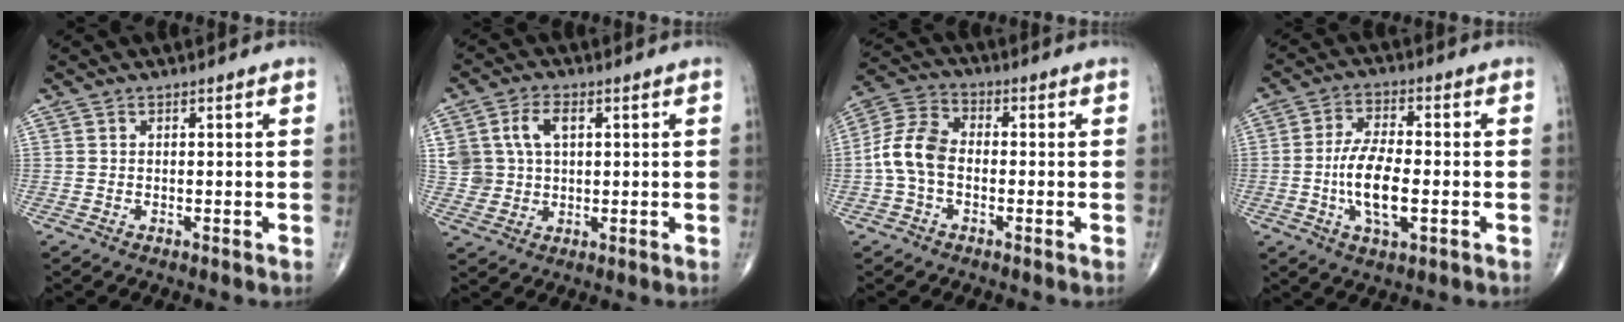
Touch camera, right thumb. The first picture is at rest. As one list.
[{"total": 8.3, "force": [2.3, 5.9, 5.4], "torque": [-0.094, 0.002, 0.050]}, {"total": 8.7, "force": [-1.4, 5.7, 6.4], "torque": [-0.126, 0.026, -0.040]}, {"total": 10.0, "force": [-1.9, 4.0, 9.0], "torque": [-0.175, 0.009, -0.035]}]